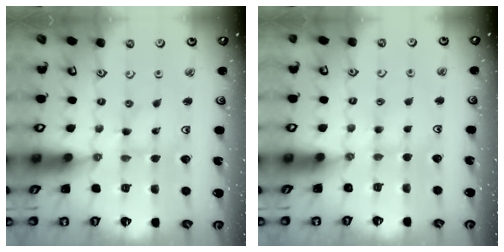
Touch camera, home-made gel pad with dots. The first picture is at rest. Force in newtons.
{"total": 2.9, "press": 2.8, "slide": 0.6}